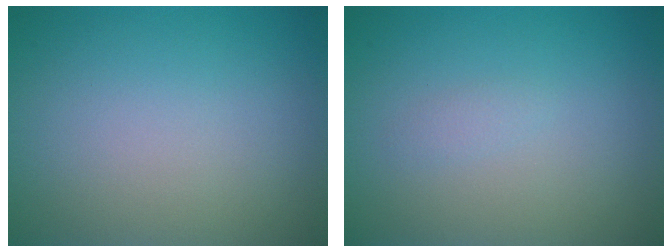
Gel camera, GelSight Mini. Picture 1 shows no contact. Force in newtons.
{"total": 0.6, "press": 0.6, "slide": 0.0}